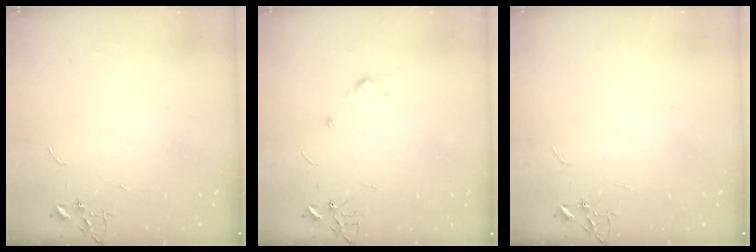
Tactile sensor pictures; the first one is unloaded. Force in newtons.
{"total": 5.6, "press": 5.6, "slide": 0.6}
{"total": 0.0}